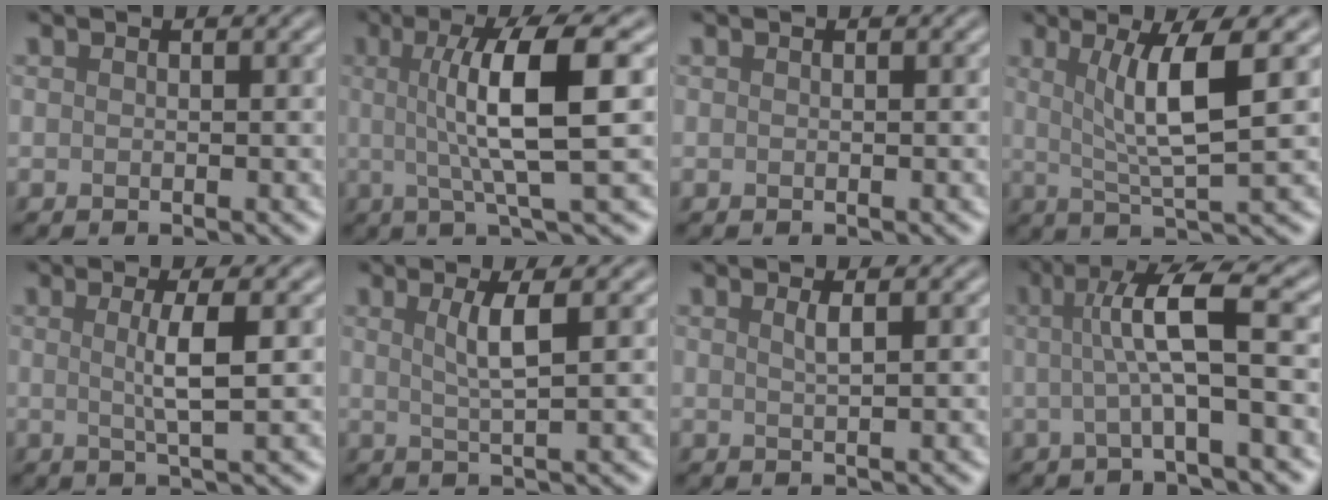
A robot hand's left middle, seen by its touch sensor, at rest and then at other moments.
{"total": 8.2, "force": [1.0, 1.8, 8.0], "torque": [-0.115, 0.007, 0.013]}
{"total": 0.0}
{"total": 5.8, "force": [1.5, 1.0, 5.5], "torque": [-0.094, 0.000, 0.031]}
{"total": 3.4, "force": [0.4, 0.7, 3.3], "torque": [-0.055, -0.001, 0.003]}
{"total": 3.0, "force": [0.9, 0.6, 2.8], "torque": [-0.048, -0.001, 0.016]}
{"total": 1.3, "force": [0.6, 0.4, 1.1], "torque": [-0.014, 0.001, 0.007]}
{"total": 5.7, "force": [0.3, 0.9, 5.7], "torque": [-0.101, 0.009, 0.001]}